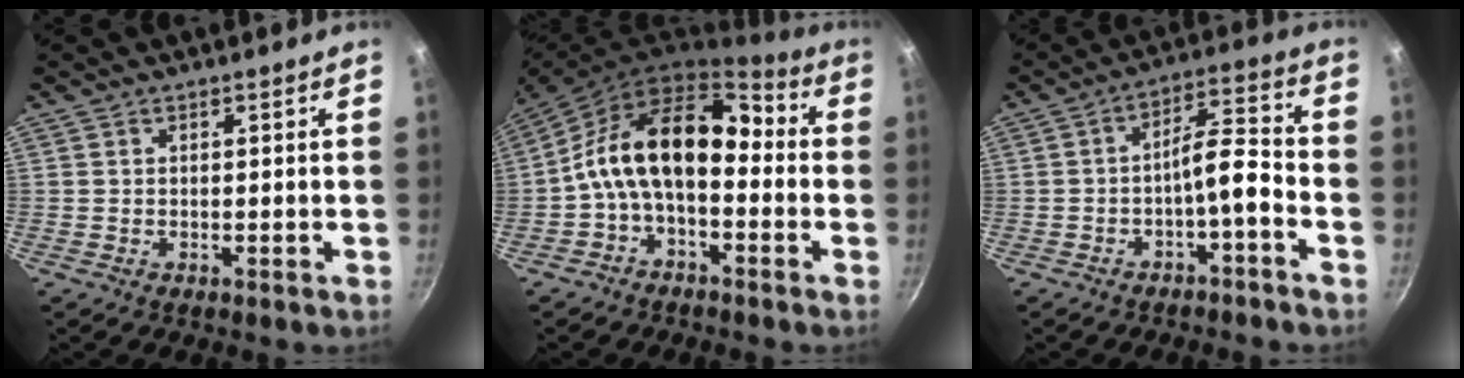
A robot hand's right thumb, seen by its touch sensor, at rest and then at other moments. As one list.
[{"total": 14.6, "force": [-1.9, 9.0, 11.4], "torque": [-0.178, 0.058, -0.057]}, {"total": 7.3, "force": [-3.3, 1.7, 6.2], "torque": [-0.108, 0.048, -0.050]}]